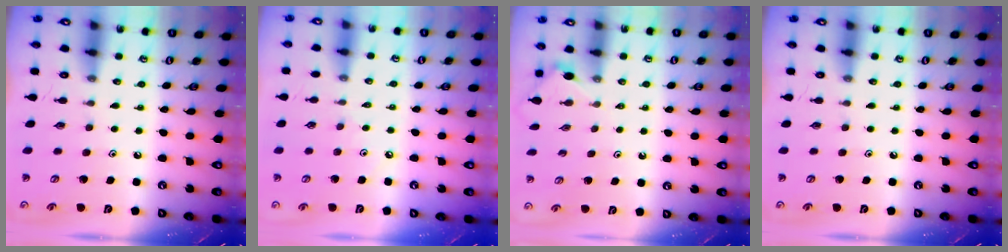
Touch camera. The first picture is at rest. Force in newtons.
{"total": 2.3, "press": 2.3, "slide": 0.5}
{"total": 1.1, "press": 1.1, "slide": 0.3}
{"total": 0.0}